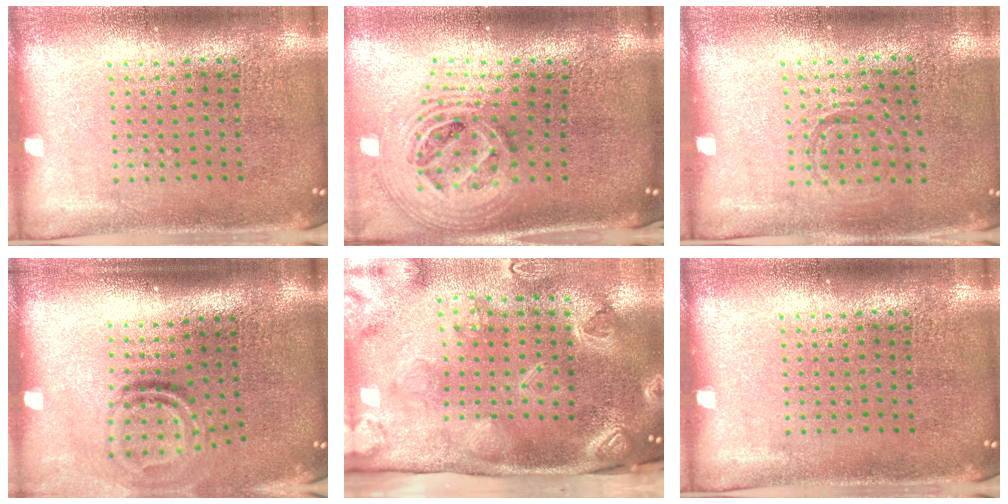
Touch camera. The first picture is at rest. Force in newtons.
{"total": 2.7, "press": 1.9, "slide": 1.9}
{"total": 0.8, "press": 0.8, "slide": 0.0}
{"total": 1.9, "press": 1.1, "slide": 1.6}
{"total": 4.2, "press": 3.0, "slide": 2.9}
{"total": 0.0}